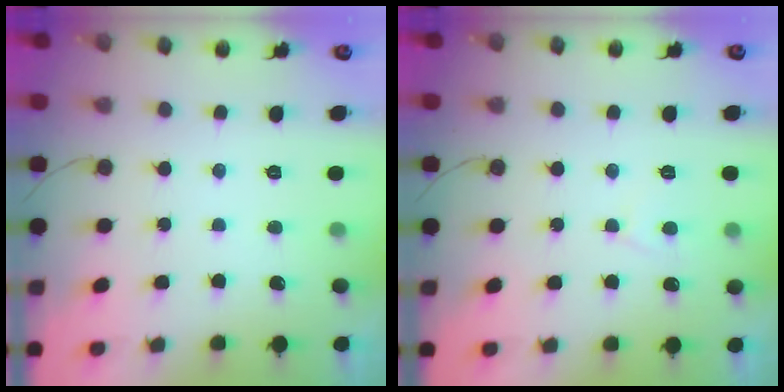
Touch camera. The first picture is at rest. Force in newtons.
{"total": 3.4, "press": 3.3, "slide": 0.4}